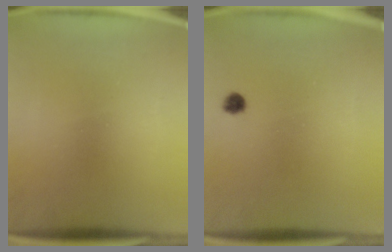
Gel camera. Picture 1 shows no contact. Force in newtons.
{"total": 1.7}